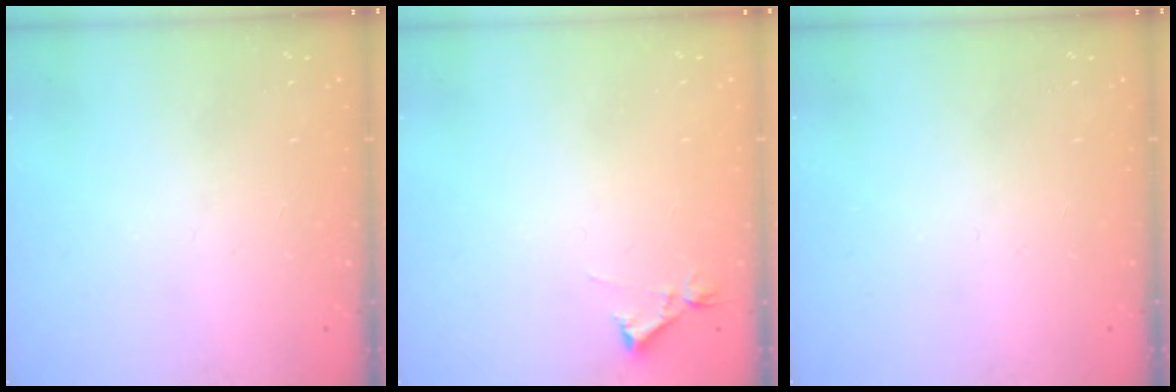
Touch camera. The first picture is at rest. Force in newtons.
{"total": 3.4, "press": 3.3, "slide": 0.7}
{"total": 0.0}